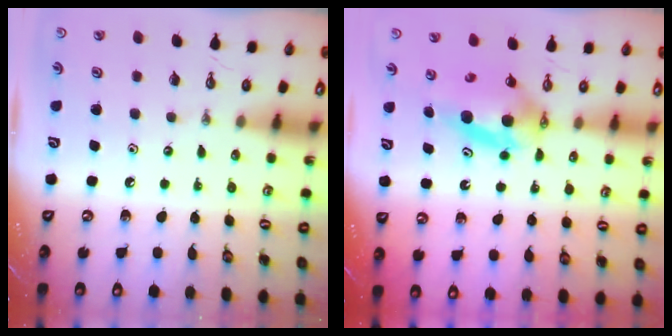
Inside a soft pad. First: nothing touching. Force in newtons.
{"total": 6.8, "press": 5.7, "slide": 3.6}